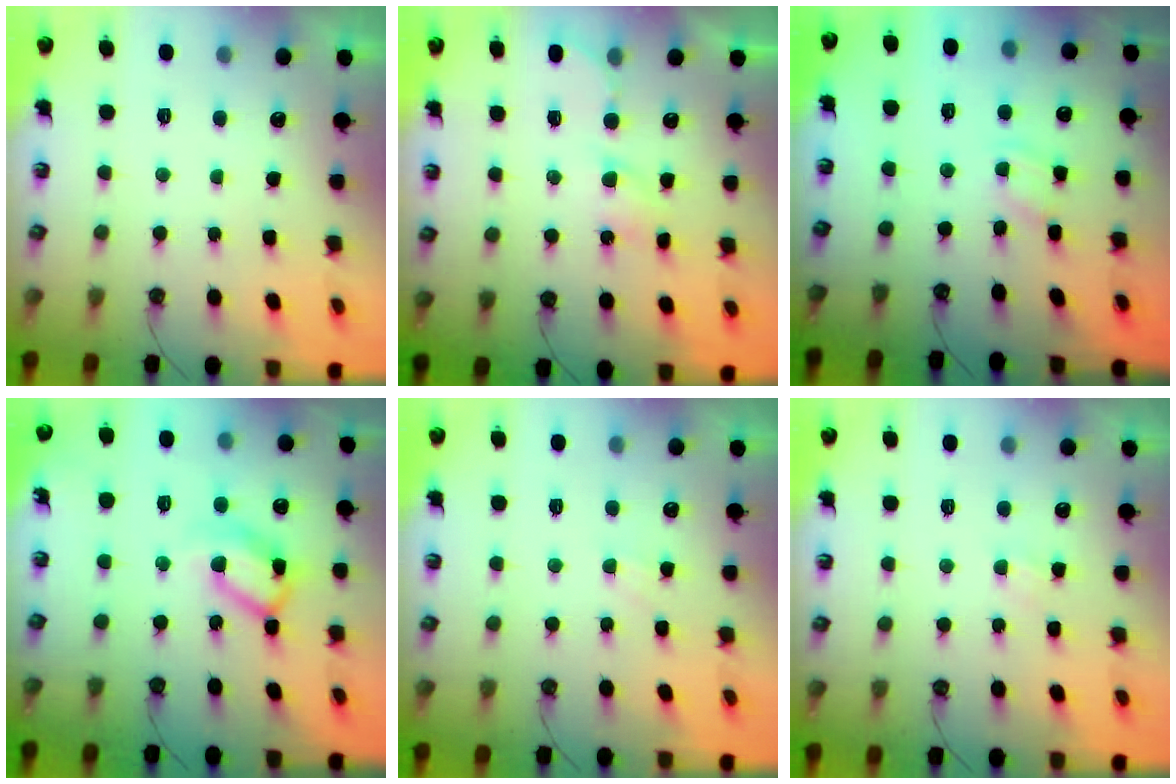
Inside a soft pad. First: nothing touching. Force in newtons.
{"total": 4.5, "press": 4.5, "slide": 0.6}
{"total": 2.9, "press": 2.9, "slide": 0.4}
{"total": 14.8, "press": 14.8, "slide": 1.1}
{"total": 4.0, "press": 4.0, "slide": 0.5}
{"total": 3.1, "press": 3.1, "slide": 0.5}